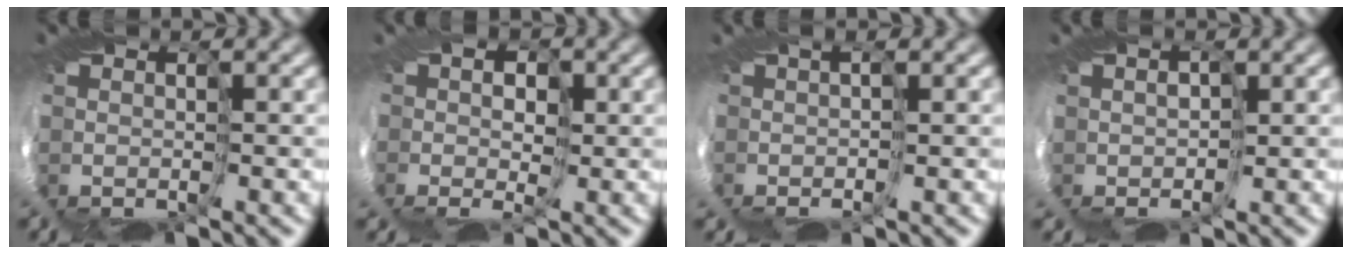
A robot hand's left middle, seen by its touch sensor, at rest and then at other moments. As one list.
[{"total": 1.6, "force": [0.9, 0.7, 1.1], "torque": [0.006, 0.013, -0.004]}, {"total": 1.8, "force": [0.0, -1.7, -0.7], "torque": [0.032, 0.009, -0.004]}, {"total": 0.9, "force": [0.8, 0.3, -0.2], "torque": [0.014, 0.016, -0.010]}]